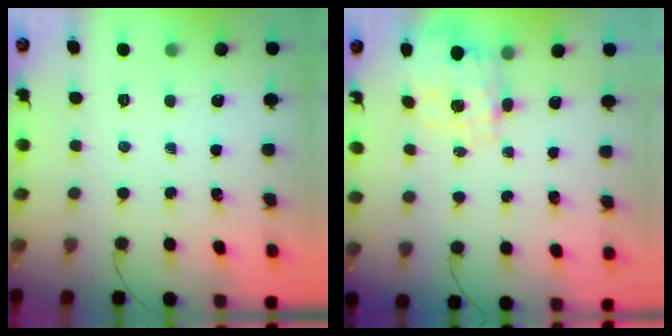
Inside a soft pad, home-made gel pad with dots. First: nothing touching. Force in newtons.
{"total": 4.0, "press": 3.9, "slide": 0.9}